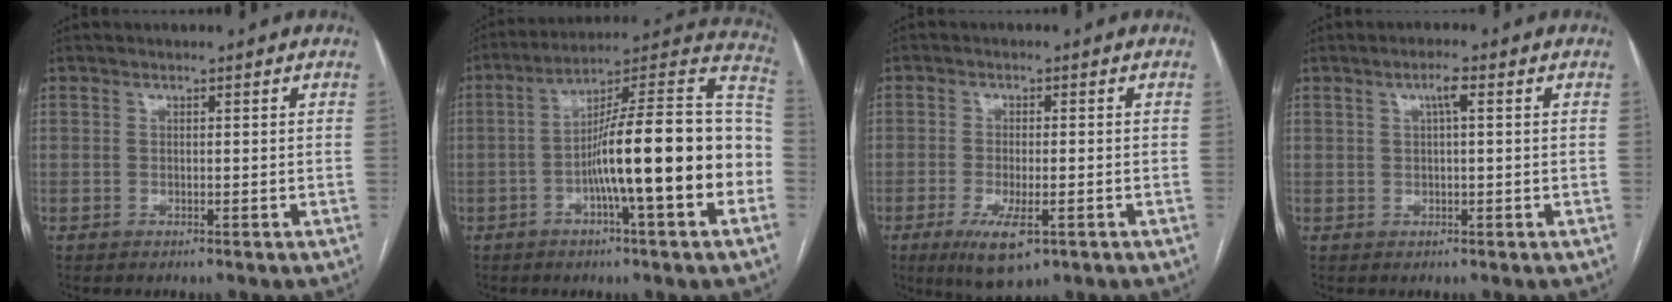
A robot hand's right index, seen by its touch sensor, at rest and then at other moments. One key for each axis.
{"total": 20.5, "fx": -4.1, "fy": 1.4, "fz": 20.0, "tx": -0.255, "ty": 0.030, "tz": -0.064}
{"total": 6.6, "fx": -3.2, "fy": 1.9, "fz": 5.5, "tx": -0.100, "ty": -0.015, "tz": -0.047}
{"total": 2.1, "fx": 0.8, "fy": 0.2, "fz": 1.9, "tx": -0.031, "ty": 0.006, "tz": 0.013}